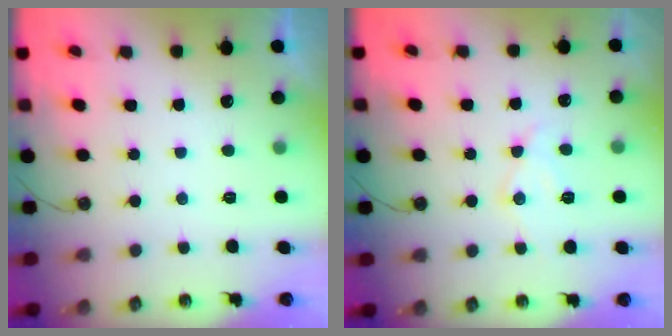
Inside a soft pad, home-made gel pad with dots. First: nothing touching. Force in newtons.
{"total": 11.0, "press": 10.9, "slide": 0.7}